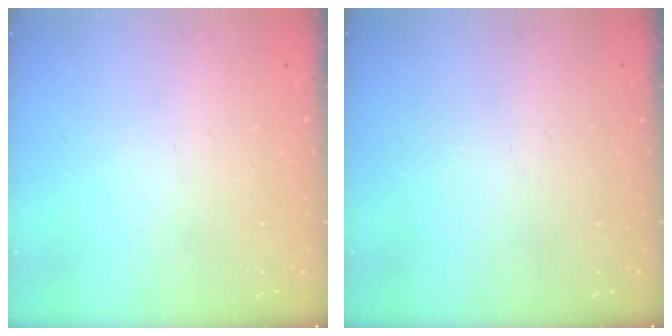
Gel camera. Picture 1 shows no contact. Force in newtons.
{"total": 0.0}